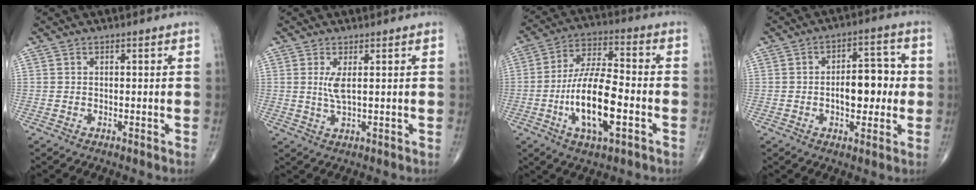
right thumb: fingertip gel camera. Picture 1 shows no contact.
{"total": 3.2, "force": [0.7, 0.6, 3.0], "torque": [-0.067, -0.012, 0.021]}
{"total": 15.1, "force": [-4.2, 5.4, 13.5], "torque": [-0.250, 0.024, -0.076]}
{"total": 9.7, "force": [-0.5, 5.2, 8.2], "torque": [-0.092, 0.020, -0.009]}